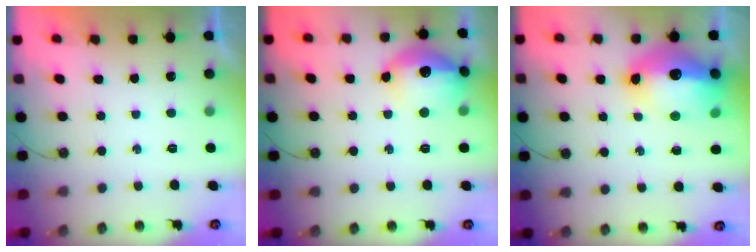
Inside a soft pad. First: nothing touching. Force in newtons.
{"total": 16.5, "press": 16.5, "slide": 1.3}
{"total": 19.9, "press": 19.2, "slide": 5.2}